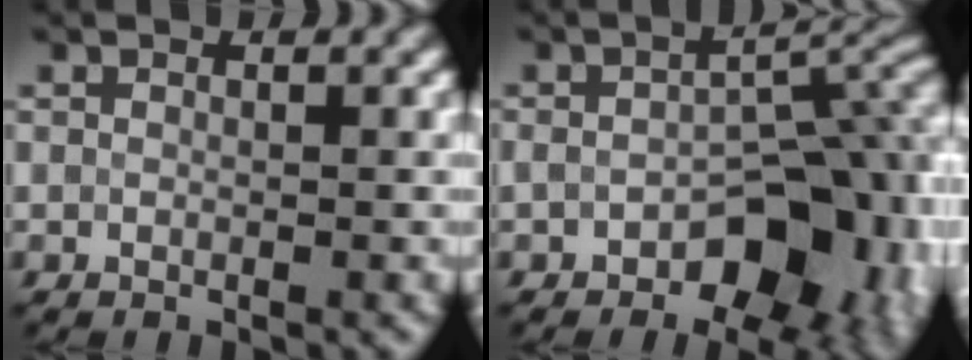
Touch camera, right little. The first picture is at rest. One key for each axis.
{"total": 10.1, "fx": -2.8, "fy": 5.7, "fz": 7.8, "tx": -0.097, "ty": -0.002, "tz": -0.040}